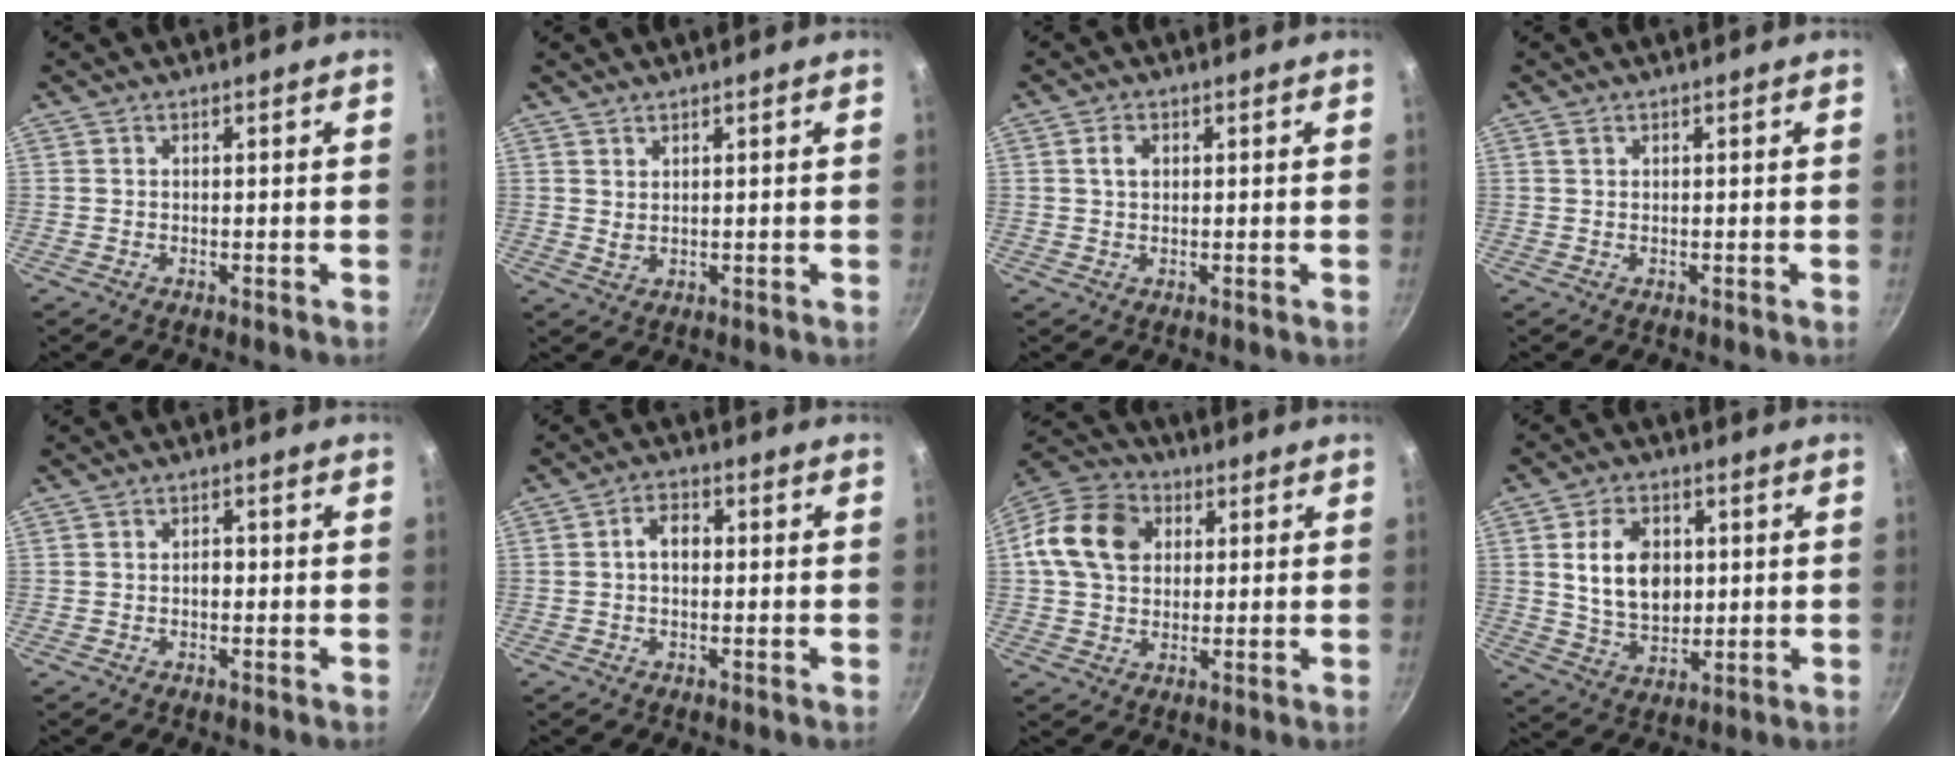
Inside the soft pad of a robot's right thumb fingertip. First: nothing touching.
{"total": 1.7, "force": [1.4, 0.7, 0.7], "torque": [-0.011, -0.016, 0.026]}
{"total": 2.3, "force": [0.6, 1.6, 1.5], "torque": [-0.020, 0.002, 0.010]}
{"total": 0.7, "force": [0.4, 0.4, 0.4], "torque": [-0.007, -0.001, 0.008]}
{"total": 1.5, "force": [-0.3, 1.0, 1.1], "torque": [-0.012, 0.009, -0.006]}
{"total": 4.4, "force": [0.2, 3.0, 3.3], "torque": [-0.043, 0.015, -0.004]}
{"total": 13.5, "force": [2.6, 10.5, 8.0], "torque": [-0.129, 0.019, 0.031]}
{"total": 11.8, "force": [2.0, 8.3, 8.1], "torque": [-0.116, -0.012, 0.040]}